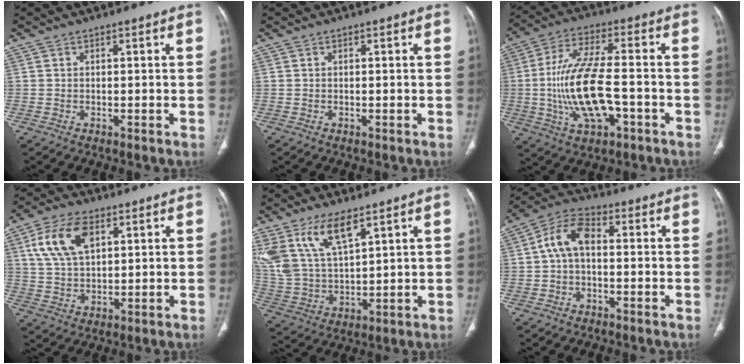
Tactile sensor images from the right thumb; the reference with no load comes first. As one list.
[{"total": 0.0}, {"total": 16.1, "force": [-3.1, 6.4, 14.5], "torque": [-0.292, 0.021, -0.053]}, {"total": 11.5, "force": [4.5, 6.4, 8.5], "torque": [-0.157, -0.004, 0.089]}, {"total": 14.1, "force": [8.3, 5.8, 9.9], "torque": [-0.197, -0.026, 0.178]}, {"total": 7.6, "force": [0.2, 4.4, 6.2], "torque": [-0.114, 0.026, -0.007]}]